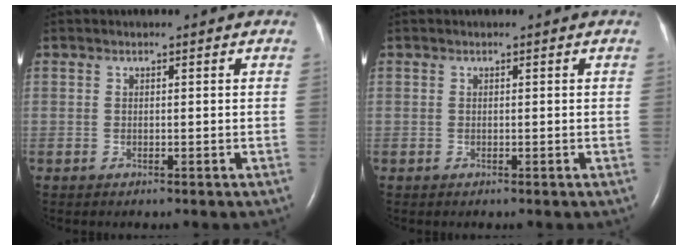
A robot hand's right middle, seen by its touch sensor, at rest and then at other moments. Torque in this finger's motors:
{"motor_torque": [-0.11, 0.12, -0.02, -0.01]}